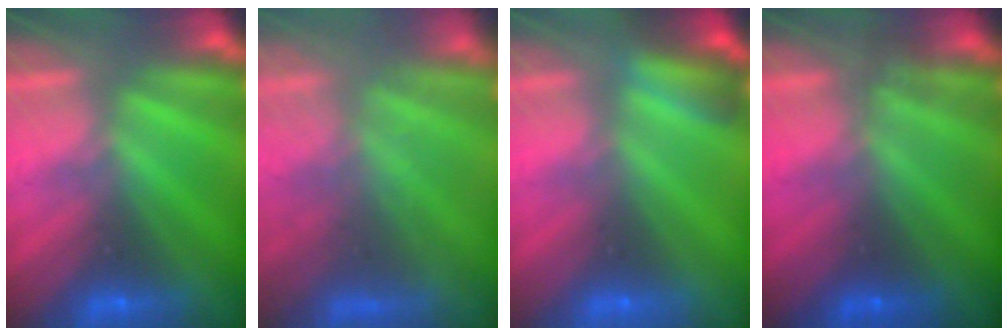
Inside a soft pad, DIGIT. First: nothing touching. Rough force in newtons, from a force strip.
{"total": 7.5}
{"total": 2.7}
{"total": 1.2}